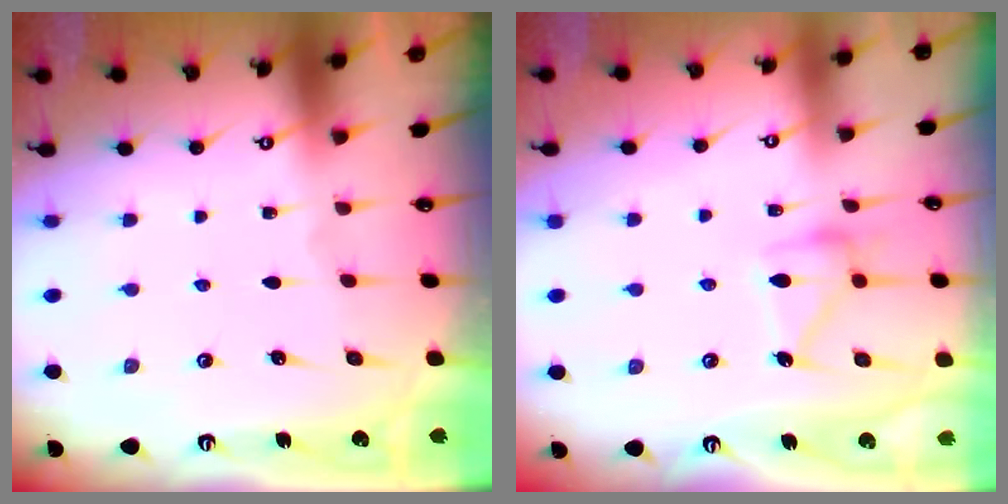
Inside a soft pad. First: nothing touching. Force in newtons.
{"total": 14.2, "press": 14.2, "slide": 0.6}